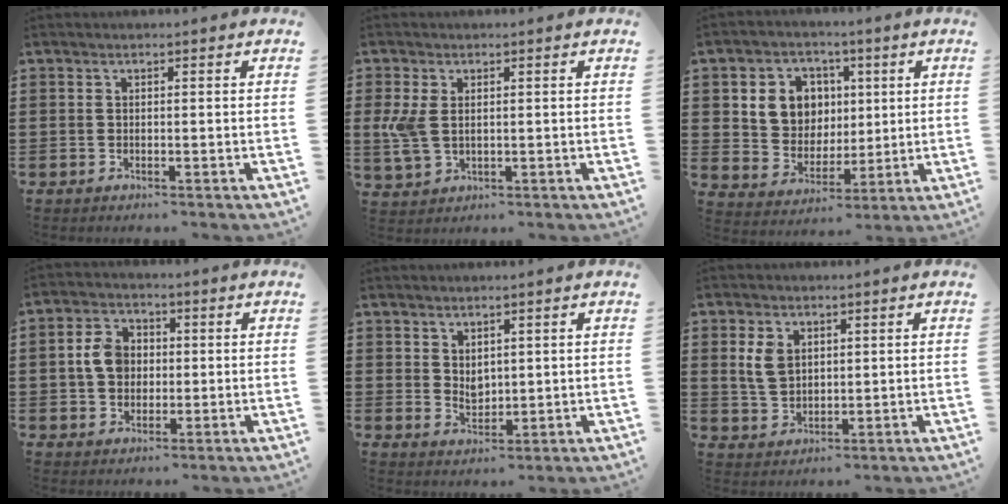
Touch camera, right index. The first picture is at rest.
{"total": 4.7, "force": [0.7, 2.8, 3.7], "torque": [-0.098, 0.000, 0.007]}
{"total": 7.9, "force": [2.2, 7.2, 2.5], "torque": [-0.071, 0.010, 0.039]}
{"total": 5.6, "force": [0.2, 4.5, 3.4], "torque": [-0.084, 0.015, -0.002]}
{"total": 2.7, "force": [1.8, 1.8, 0.8], "torque": [-0.023, 0.004, 0.035]}
{"total": 4.7, "force": [1.4, 3.3, 3.0], "torque": [-0.077, 0.009, 0.023]}